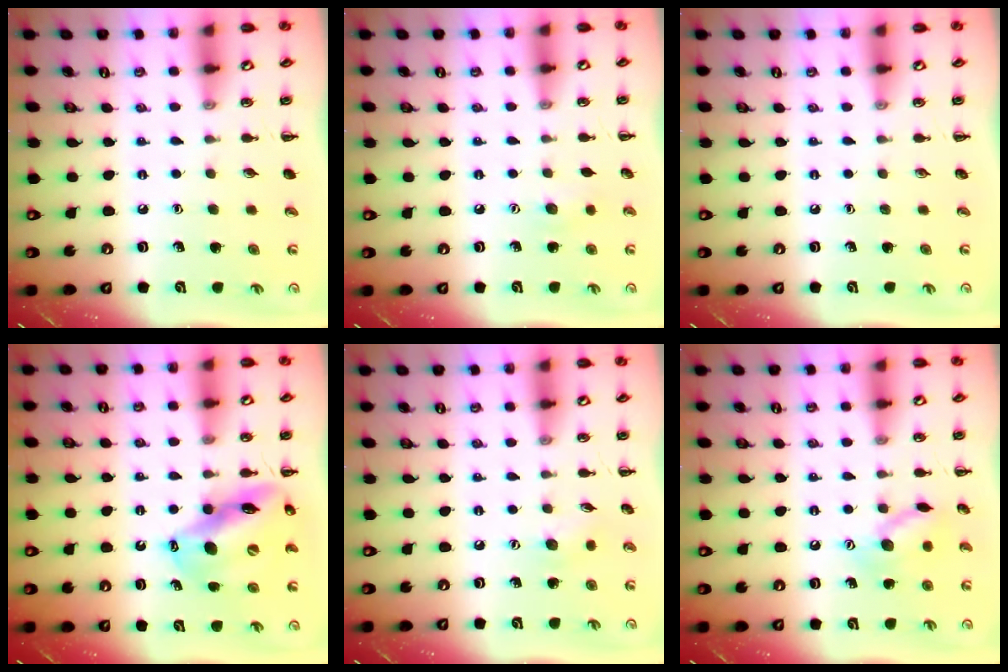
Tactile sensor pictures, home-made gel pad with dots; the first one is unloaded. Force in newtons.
{"total": 5.7, "press": 5.6, "slide": 1.0}
{"total": 0.0}
{"total": 14.8, "press": 14.2, "slide": 4.2}
{"total": 4.7, "press": 4.5, "slide": 1.2}
{"total": 10.7, "press": 10.7, "slide": 0.6}